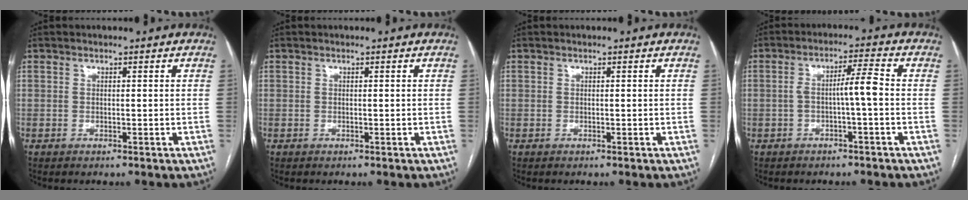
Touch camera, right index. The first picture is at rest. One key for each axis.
{"total": 0.0}
{"total": 0.0}
{"total": 4.5, "fx": -1.0, "fy": -0.2, "fz": 4.3, "tx": -0.073, "ty": 0.017, "tz": -0.014}